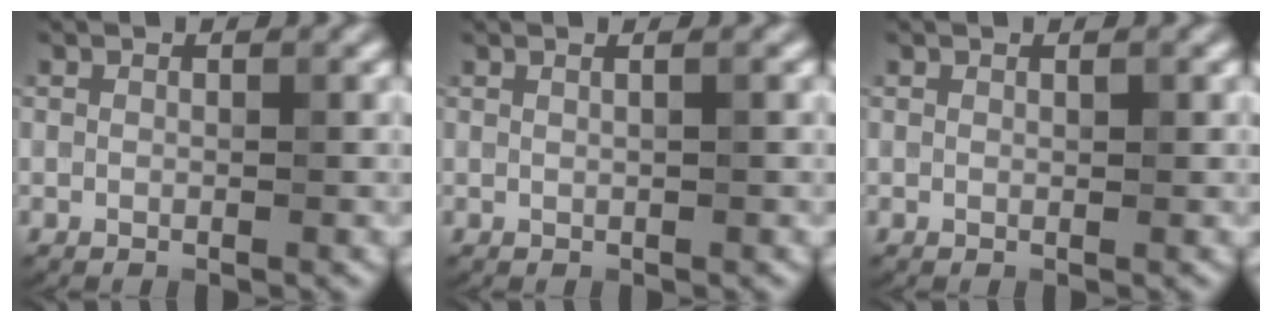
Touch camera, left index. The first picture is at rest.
{"total": 1.8, "force": [0.8, 0.9, 1.3], "torque": [-0.001, -0.001, -0.009]}
{"total": 0.0}